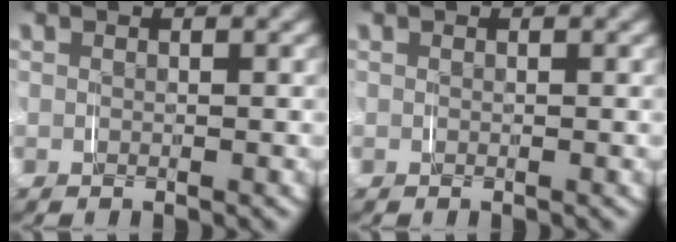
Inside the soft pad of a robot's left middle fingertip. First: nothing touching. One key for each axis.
{"total": 0.0}